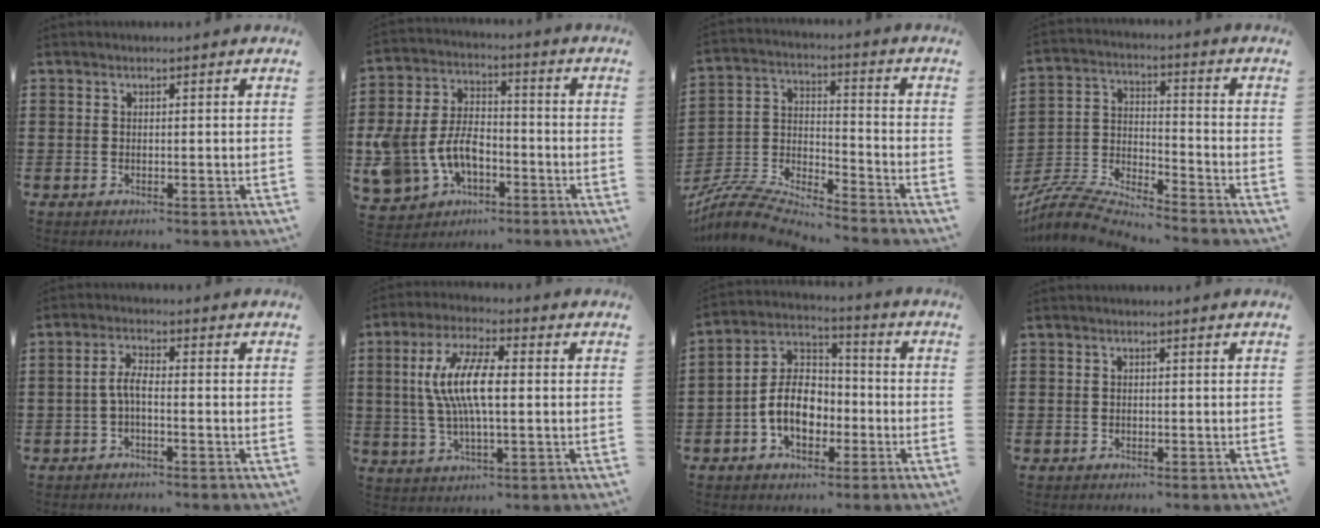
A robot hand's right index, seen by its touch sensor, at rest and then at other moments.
{"total": 9.0, "force": [-2.8, 6.6, 5.4], "torque": [-0.157, 0.007, -0.058]}
{"total": 7.1, "force": [-6.8, 0.9, 1.8], "torque": [-0.061, -0.008, -0.144]}
{"total": 6.1, "force": [-6.0, 0.5, 1.4], "torque": [-0.053, -0.015, -0.127]}
{"total": 3.2, "force": [-1.0, 0.9, 2.9], "torque": [-0.078, -0.002, -0.027]}
{"total": 9.7, "force": [0.5, 3.1, 9.2], "torque": [-0.196, 0.001, 0.001]}
{"total": 9.1, "force": [-2.5, 6.3, 6.1], "torque": [-0.139, 0.008, -0.054]}
{"total": 0.7, "force": [-0.3, 0.6, 0.1], "torque": [-0.002, 0.004, -0.007]}